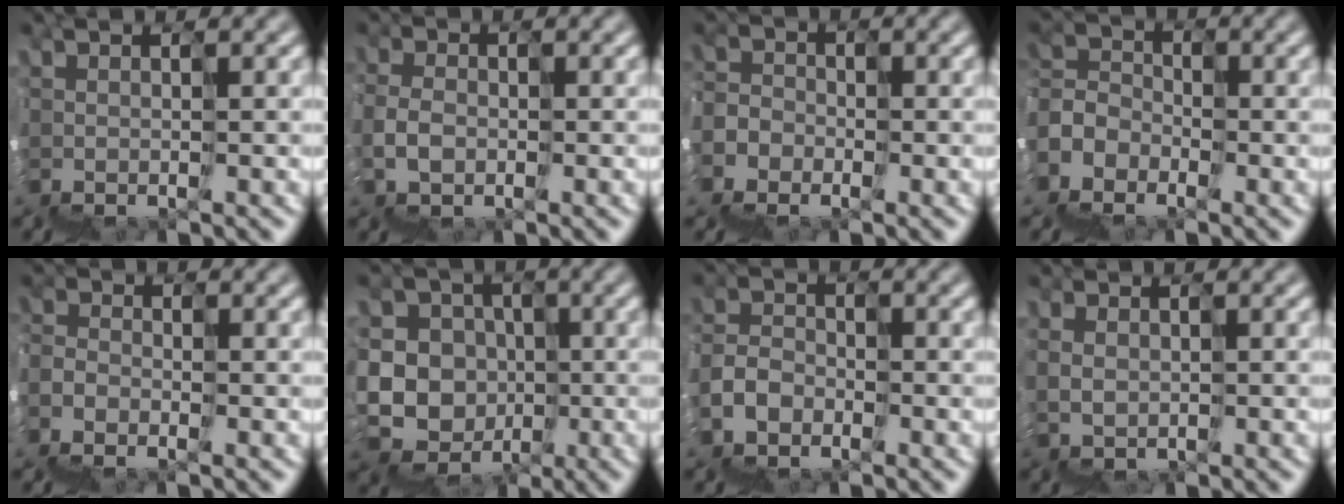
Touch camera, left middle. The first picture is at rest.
{"total": 1.7, "force": [-1.1, 0.5, -1.1], "torque": [0.024, 0.005, -0.023]}
{"total": 6.7, "force": [-5.4, 3.7, -1.6], "torque": [0.035, -0.015, -0.091]}
{"total": 6.1, "force": [-5.2, 2.6, -1.9], "torque": [0.036, 0.000, -0.094]}
{"total": 4.5, "force": [-4.1, 1.6, -1.0], "torque": [0.029, -0.005, -0.065]}
{"total": 10.4, "force": [-3.5, 9.7, 0.8], "torque": [-0.007, 0.010, -0.077]}
{"total": 3.9, "force": [-3.1, 1.2, -2.0], "torque": [0.040, 0.005, -0.065]}
{"total": 1.1, "force": [0.2, 1.0, -0.4], "torque": [0.020, 0.010, 0.009]}